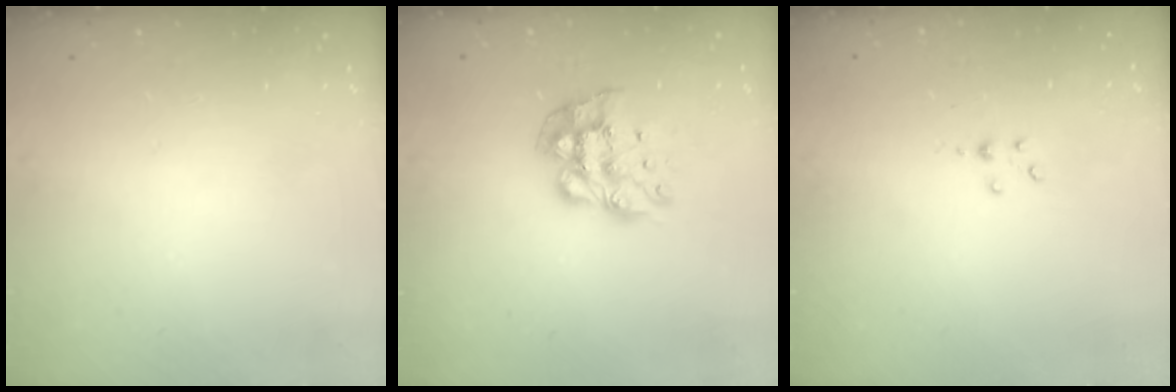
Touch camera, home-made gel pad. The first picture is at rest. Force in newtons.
{"total": 11.2, "press": 11.2, "slide": 0.9}
{"total": 3.2, "press": 3.1, "slide": 0.5}